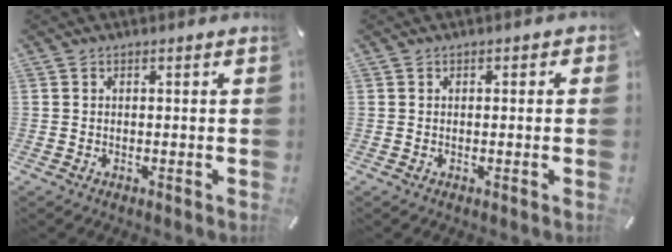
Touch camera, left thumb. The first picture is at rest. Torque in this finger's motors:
{"motor_torque": [0.06, -0.05, -0.01, -0.01, 0.01]}